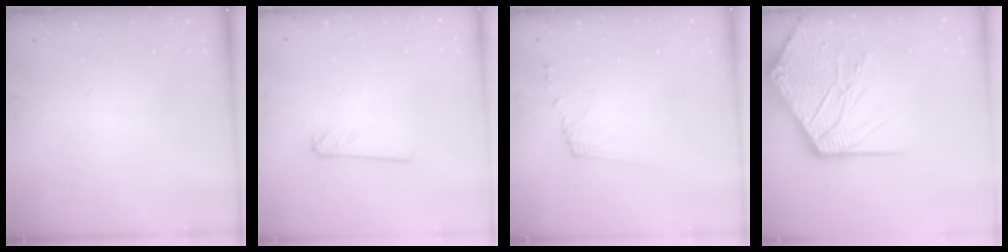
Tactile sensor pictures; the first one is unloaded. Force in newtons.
{"total": 2.4, "press": 2.4, "slide": 0.3}
{"total": 5.8, "press": 5.8, "slide": 0.6}
{"total": 18.3, "press": 18.2, "slide": 2.4}